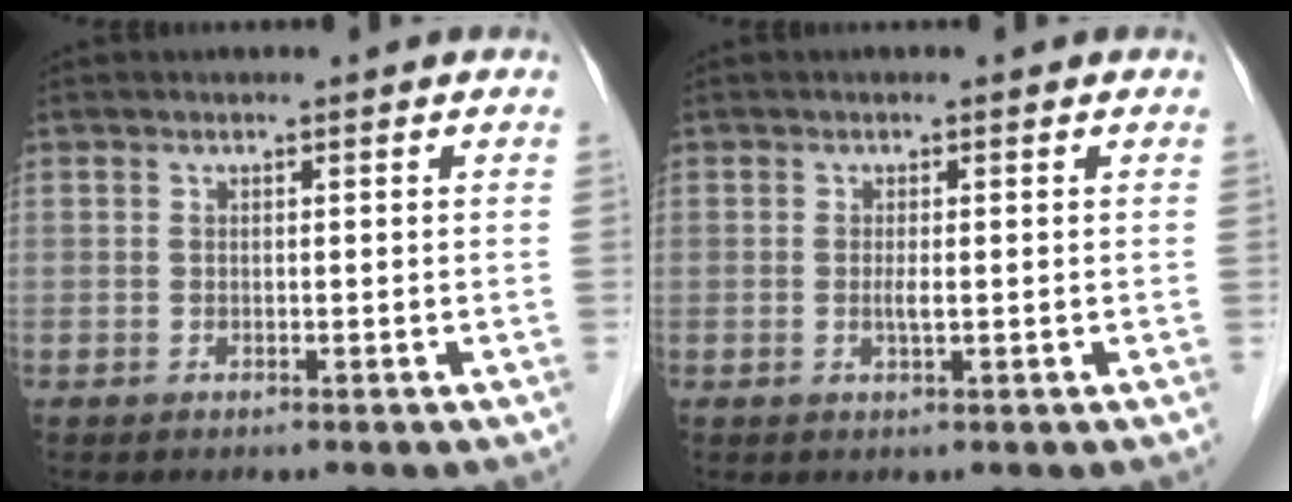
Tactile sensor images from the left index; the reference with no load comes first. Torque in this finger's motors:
{"motor_torque": [0.37, 0.25, 0.04, 0.02]}